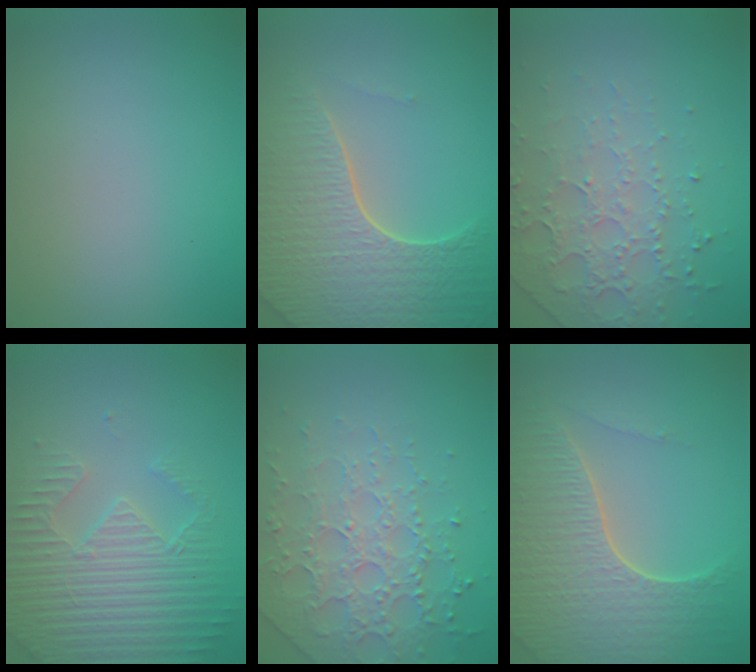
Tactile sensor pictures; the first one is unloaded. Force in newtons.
{"total": 8.3, "press": 5.8, "slide": 6.0}
{"total": 4.5, "press": 3.1, "slide": 3.2}
{"total": 4.5, "press": 4.5, "slide": 0.8}
{"total": 4.2, "press": 4.1, "slide": 0.7}
{"total": 7.1, "press": 5.1, "slide": 5.0}